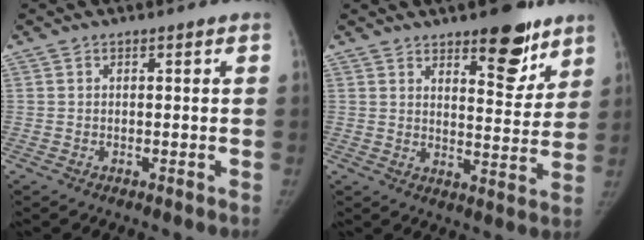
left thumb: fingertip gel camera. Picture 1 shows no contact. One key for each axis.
{"total": 11.8, "fx": 7.9, "fy": 4.6, "fz": 7.5, "tx": -0.061, "ty": -0.051, "tz": 0.112}